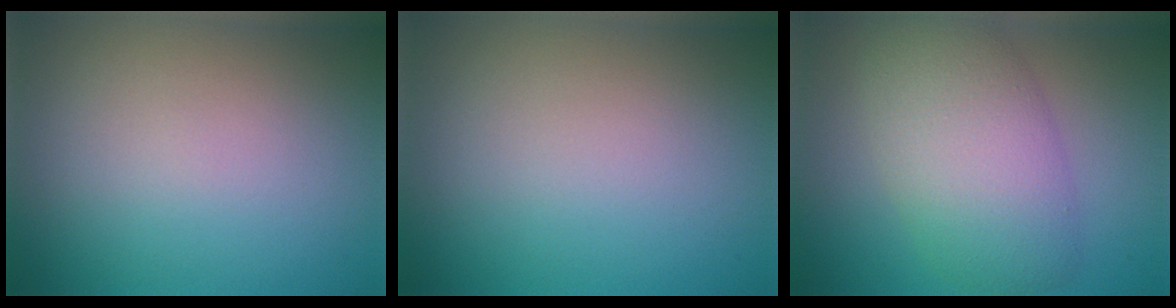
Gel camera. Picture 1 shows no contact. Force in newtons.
{"total": 0.0}
{"total": 7.3, "press": 7.3, "slide": 0.4}